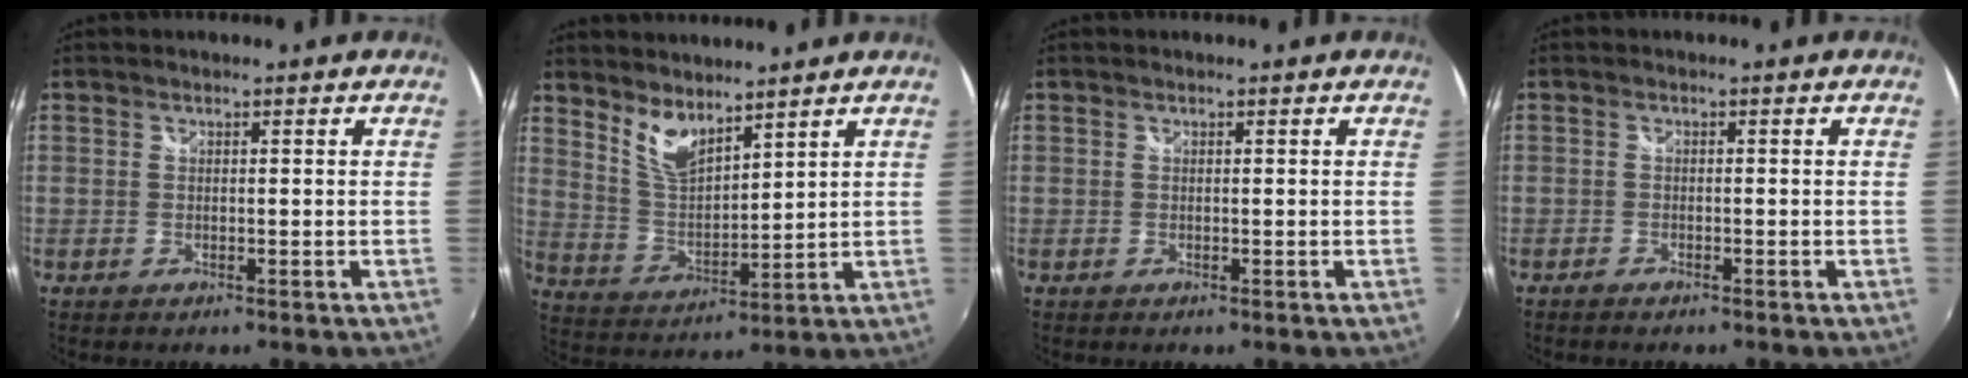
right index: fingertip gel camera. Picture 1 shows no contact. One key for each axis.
{"total": 7.4, "fx": 5.7, "fy": 2.5, "fz": 4.0, "tx": -0.076, "ty": -0.005, "tz": 0.116}
{"total": 0.0}
{"total": 1.2, "fx": -1.1, "fy": 0.4, "fz": 0.4, "tx": -0.015, "ty": -0.002, "tz": -0.023}